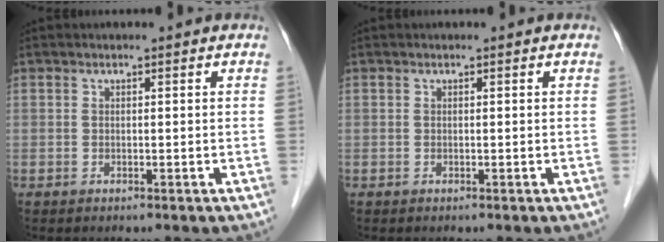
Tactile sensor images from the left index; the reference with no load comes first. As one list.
[{"total": 0.0}]